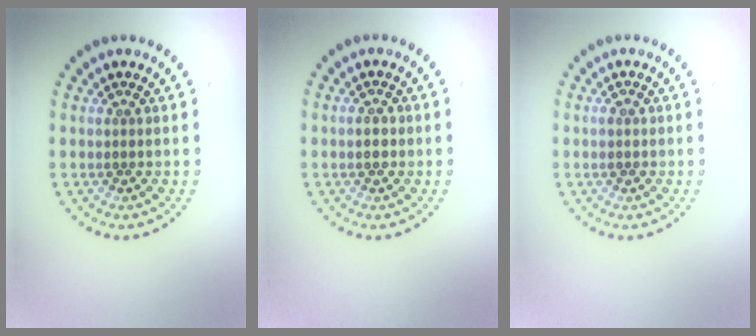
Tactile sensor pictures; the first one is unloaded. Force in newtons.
{"total": 0.8, "press": 0.8, "slide": 0.2}
{"total": 1.0, "press": 1.0, "slide": 0.1}